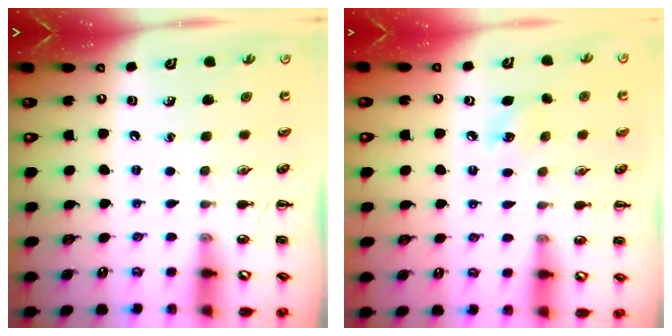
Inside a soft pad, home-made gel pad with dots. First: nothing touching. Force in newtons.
{"total": 6.3, "press": 6.1, "slide": 1.8}